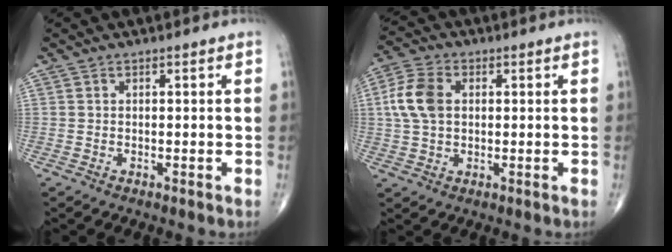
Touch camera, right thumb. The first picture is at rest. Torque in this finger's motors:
{"motor_torque": [-0.18, 0.37, 0.66, -0.03, 0.05]}